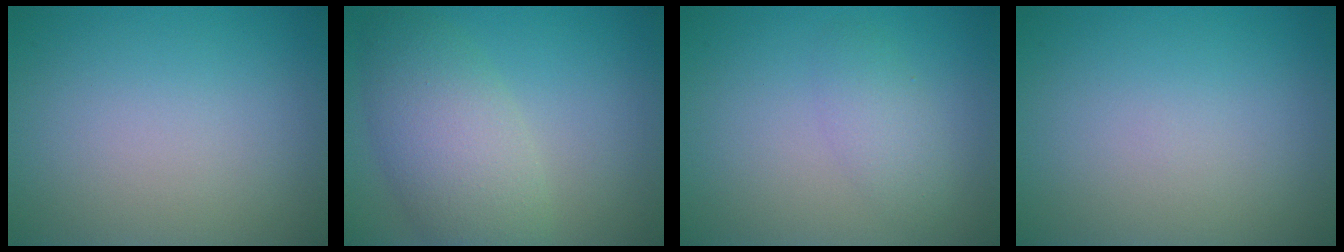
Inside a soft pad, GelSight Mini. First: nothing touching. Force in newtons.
{"total": 6.1, "press": 6.1, "slide": 0.2}
{"total": 1.9, "press": 1.9, "slide": 0.1}
{"total": 0.0}